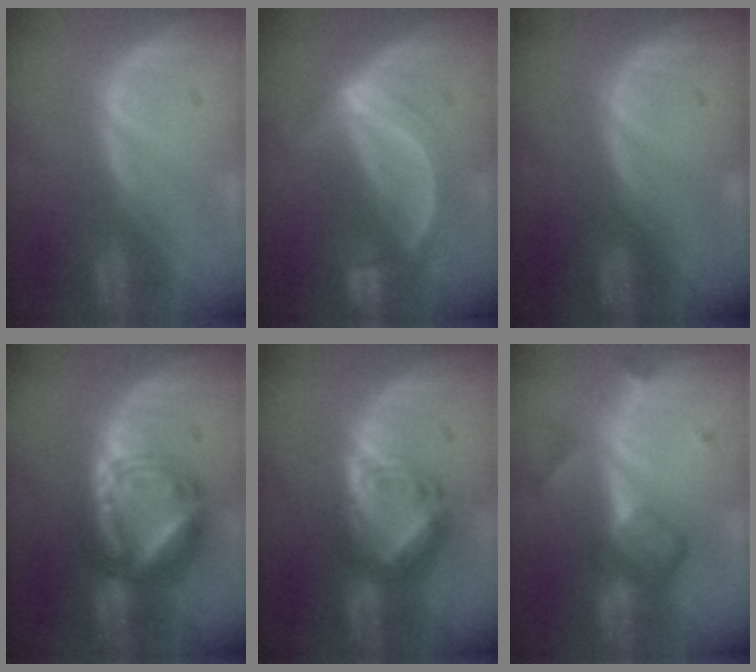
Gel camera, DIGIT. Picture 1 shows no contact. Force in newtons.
{"total": 5.0, "press": 5.0, "slide": 0.2}
{"total": 0.0}
{"total": 9.1, "press": 9.1, "slide": 0.9}
{"total": 7.6, "press": 6.7, "slide": 3.7}
{"total": 5.8, "press": 5.4, "slide": 2.2}